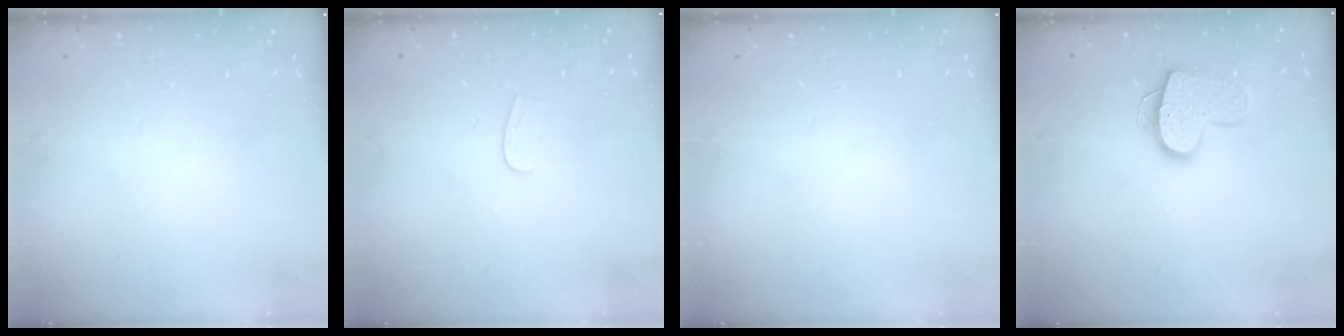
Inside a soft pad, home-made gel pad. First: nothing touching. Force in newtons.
{"total": 4.0, "press": 4.0, "slide": 0.4}
{"total": 0.0}
{"total": 13.5, "press": 13.5, "slide": 0.9}